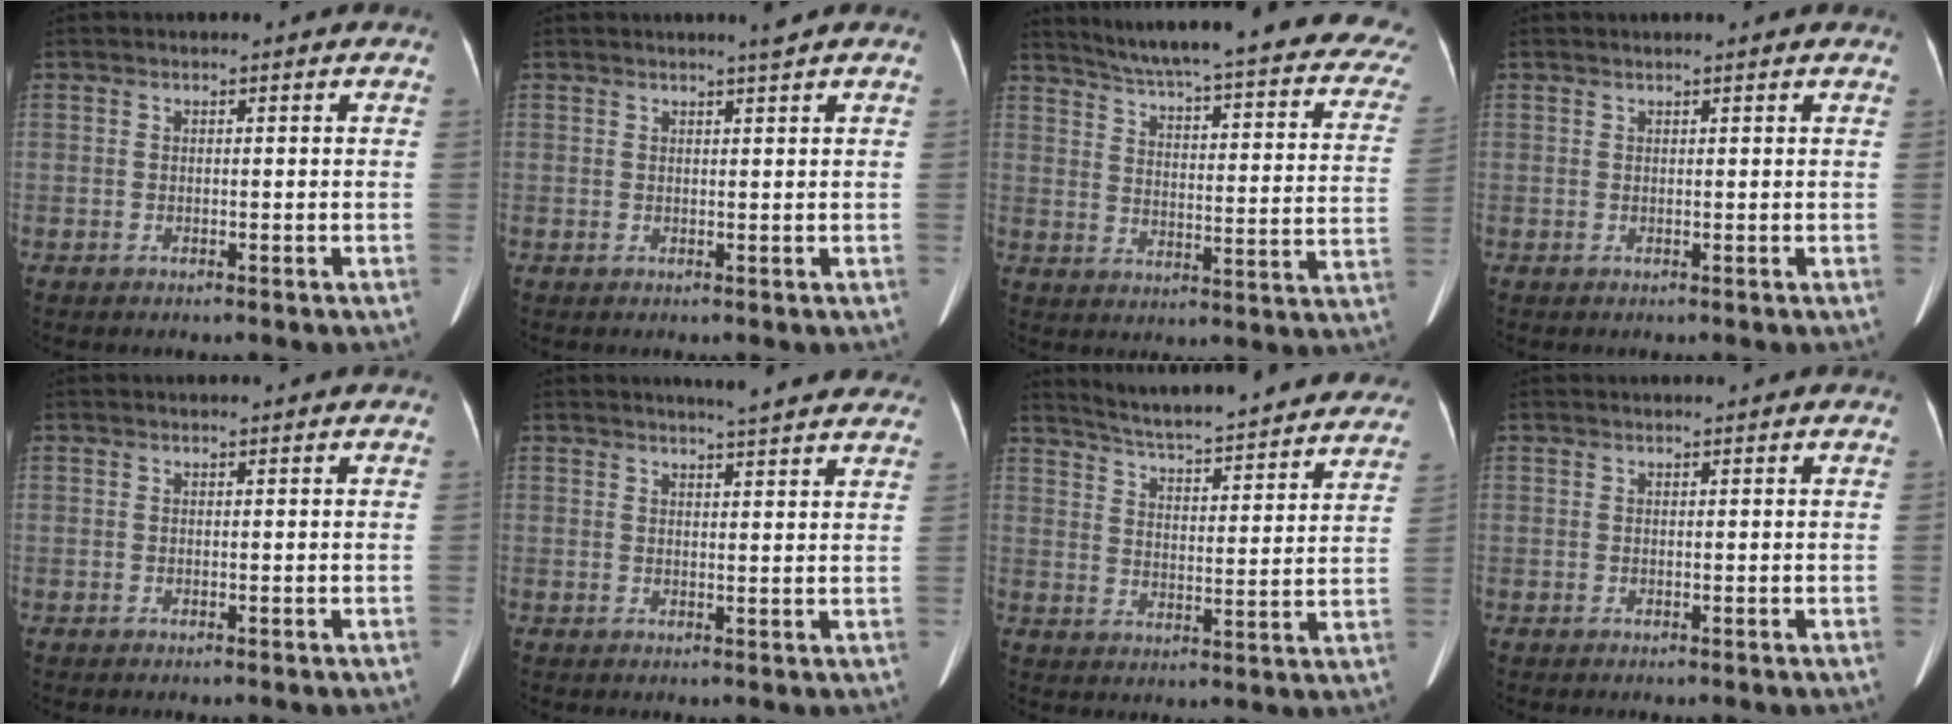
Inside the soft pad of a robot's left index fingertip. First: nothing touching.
{"total": 1.2, "force": [0.9, -0.6, 0.5], "torque": [-0.019, -0.010, 0.021]}
{"total": 29.4, "force": [24.4, 4.6, 15.8], "torque": [-0.211, -0.050, 0.287]}
{"total": 3.0, "force": [2.6, 0.3, 1.4], "torque": [-0.017, 0.026, 0.029]}
{"total": 1.3, "force": [1.2, -0.2, 0.4], "torque": [-0.009, 0.013, 0.021]}
{"total": 10.7, "force": [9.8, 0.9, 4.1], "torque": [-0.042, -0.002, 0.101]}
{"total": 27.8, "force": [25.5, 3.8, 10.4], "torque": [-0.162, -0.044, 0.320]}
{"total": 1.8, "force": [1.7, -0.3, 0.5], "torque": [-0.007, 0.016, 0.026]}